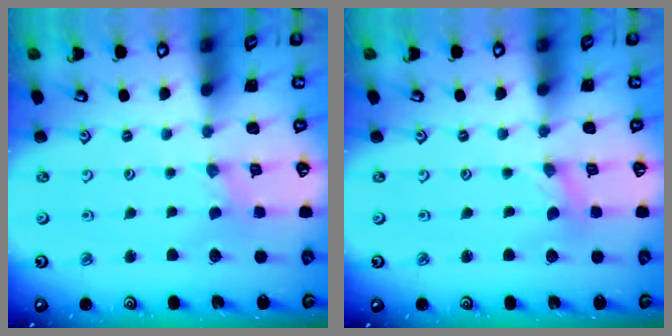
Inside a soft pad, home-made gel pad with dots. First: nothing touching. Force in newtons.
{"total": 0.0}